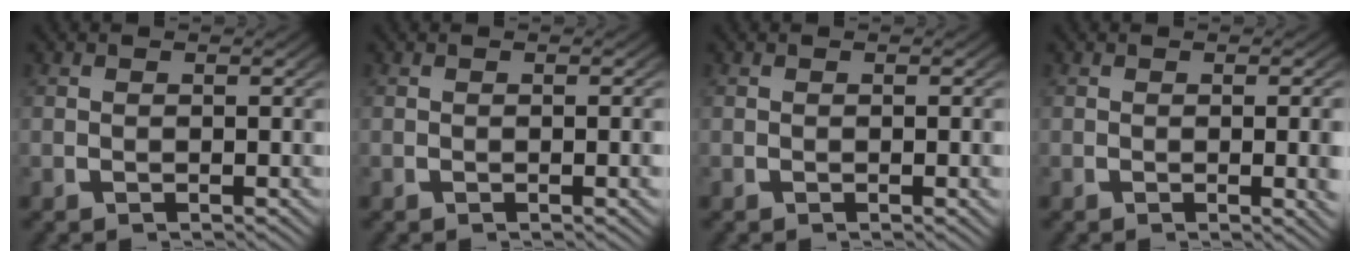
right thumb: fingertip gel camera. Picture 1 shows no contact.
{"total": 0.6, "force": [-0.1, -0.1, 0.6], "torque": [-0.010, 0.002, 0.000]}
{"total": 0.6, "force": [-0.1, -0.1, 0.6], "torque": [-0.010, 0.001, 0.001]}
{"total": 2.3, "force": [0.0, 0.3, 2.3], "torque": [-0.022, 0.000, -0.001]}